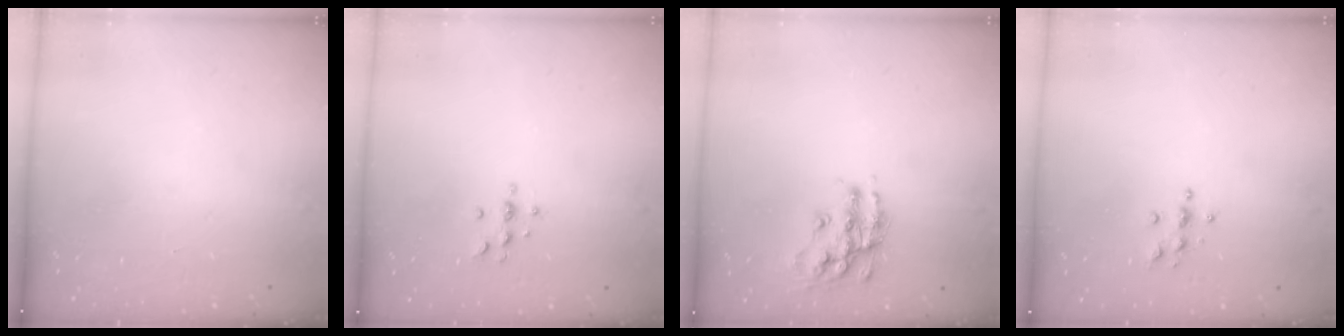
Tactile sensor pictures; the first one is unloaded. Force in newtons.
{"total": 4.8, "press": 4.7, "slide": 0.6}
{"total": 13.7, "press": 13.7, "slide": 0.6}
{"total": 3.6, "press": 3.6, "slide": 0.4}